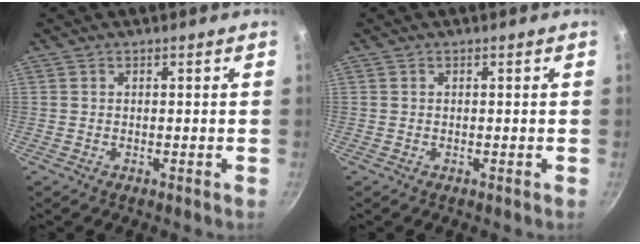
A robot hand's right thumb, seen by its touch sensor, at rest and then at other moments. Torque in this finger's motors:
{"motor_torque": [0.01, 0.00, 0.08, 0.23, 0.01]}